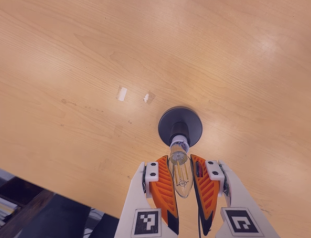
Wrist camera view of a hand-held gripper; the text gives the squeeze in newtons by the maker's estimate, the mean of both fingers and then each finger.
{"total": 21.4, "left": 24.7, "right": 18.1}